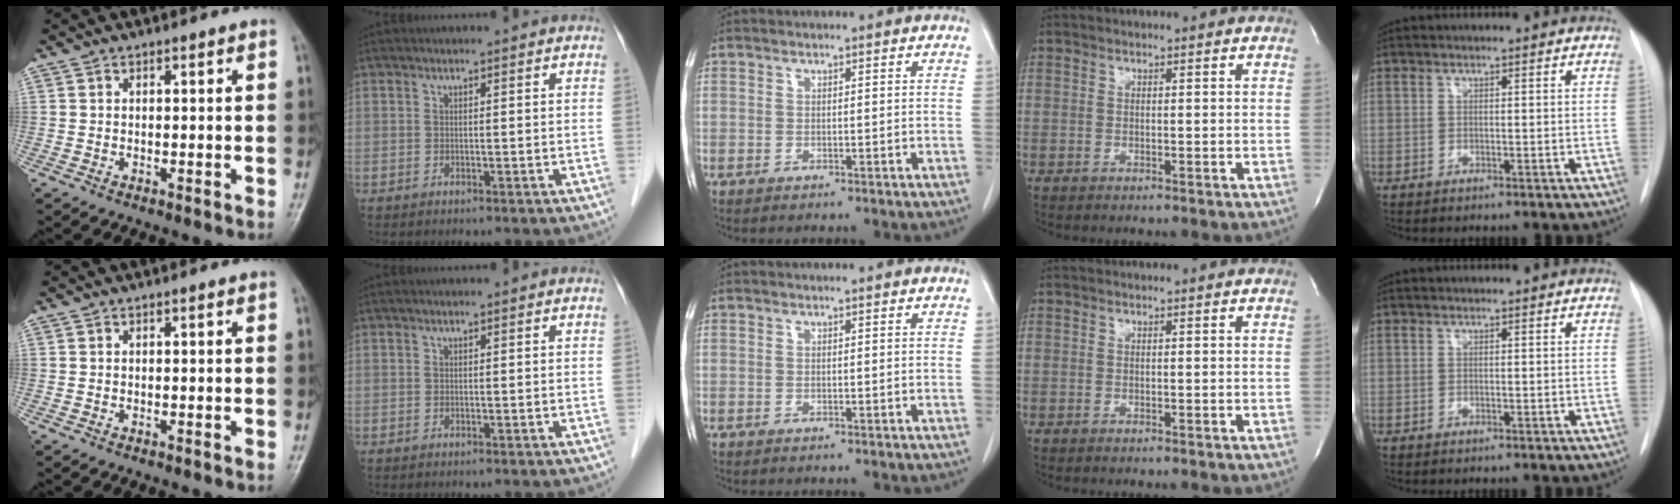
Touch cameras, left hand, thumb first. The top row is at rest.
{}